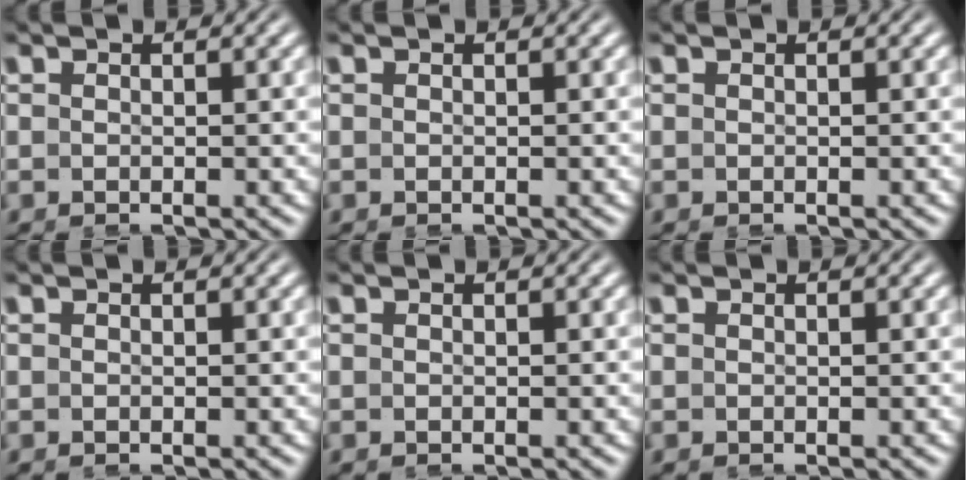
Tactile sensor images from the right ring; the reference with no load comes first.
{"total": 0.0}
{"total": 0.0}
{"total": 0.0}
{"total": 0.0}
{"total": 0.0}